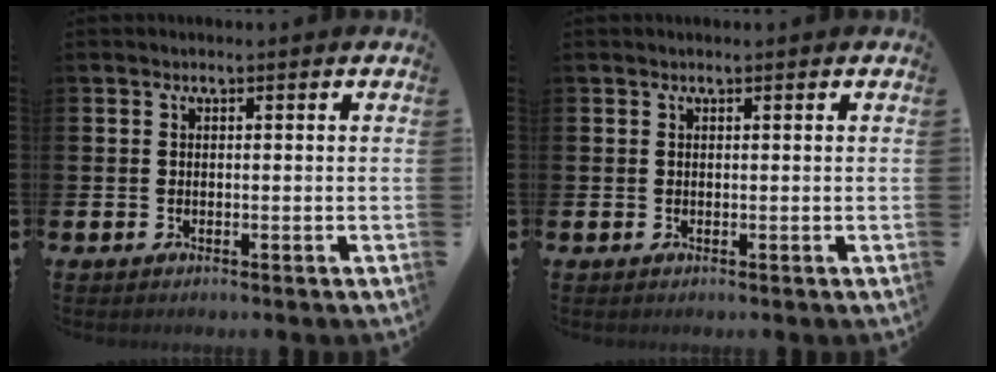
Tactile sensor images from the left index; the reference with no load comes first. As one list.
[{"total": 0.0}]